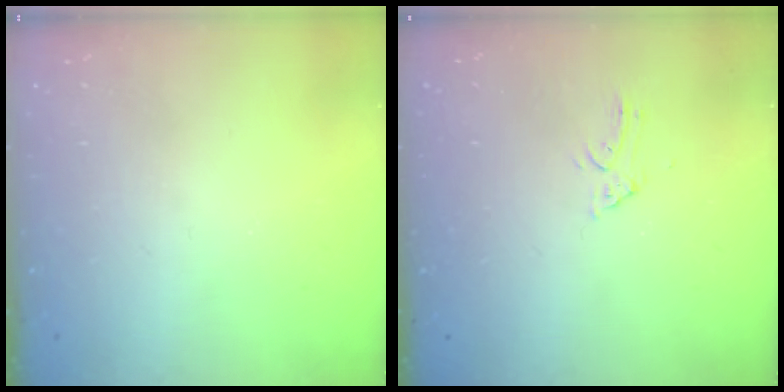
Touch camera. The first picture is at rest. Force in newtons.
{"total": 2.5, "press": 2.5, "slide": 0.2}